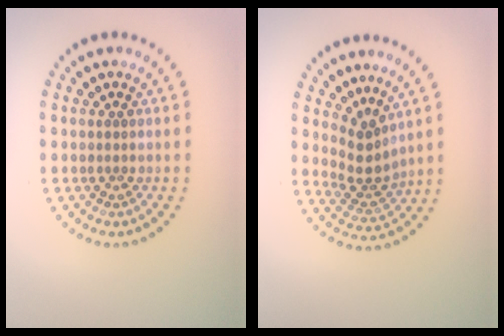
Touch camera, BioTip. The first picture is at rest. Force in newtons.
{"total": 2.9, "press": 2.0, "slide": 2.1}